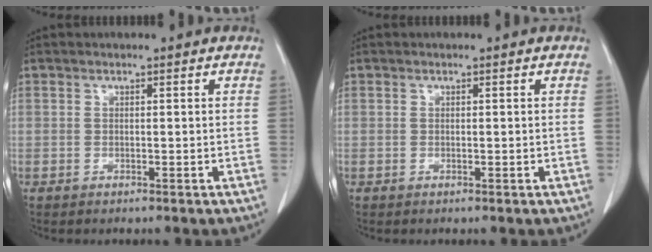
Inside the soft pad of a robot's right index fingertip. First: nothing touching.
{"total": 0.0}